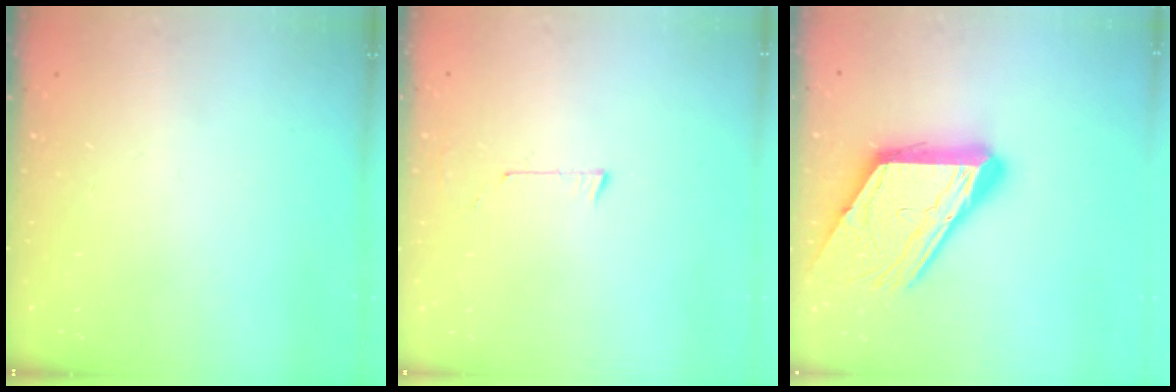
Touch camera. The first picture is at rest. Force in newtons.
{"total": 3.2, "press": 3.2, "slide": 0.2}
{"total": 18.5, "press": 18.4, "slide": 1.9}